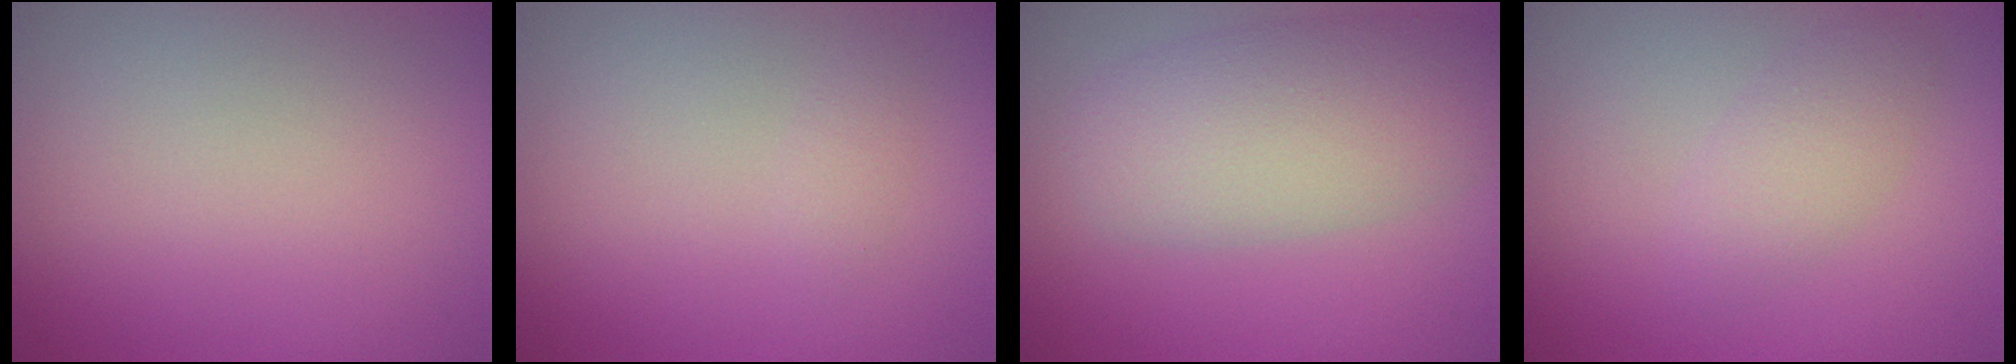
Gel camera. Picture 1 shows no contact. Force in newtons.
{"total": 0.8, "press": 0.8, "slide": 0.1}
{"total": 6.8, "press": 6.8, "slide": 0.4}
{"total": 2.3, "press": 2.3, "slide": 0.1}